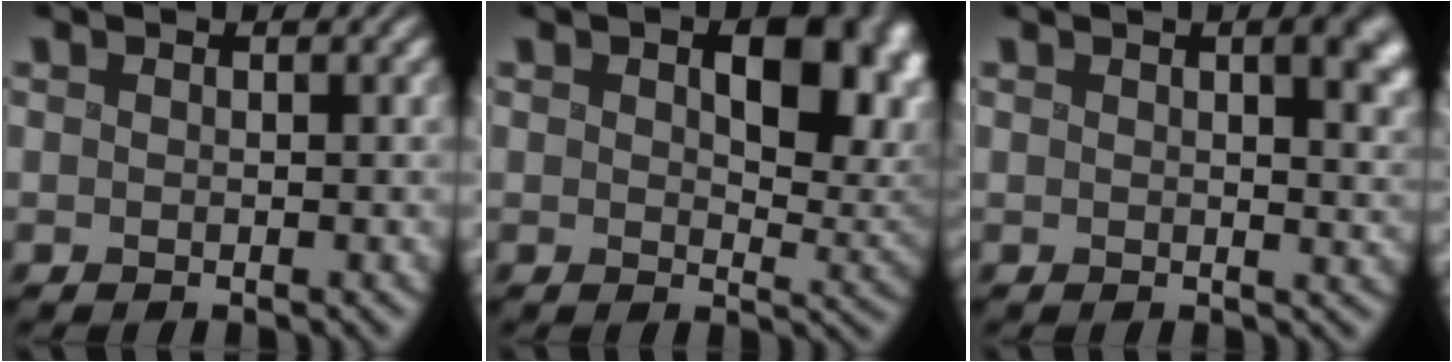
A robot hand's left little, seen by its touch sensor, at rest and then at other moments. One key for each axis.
{"total": 9.8, "fx": 2.8, "fy": 6.0, "fz": 7.3, "tx": -0.105, "ty": -0.016, "tz": 0.056}
{"total": 5.3, "fx": 2.1, "fy": 2.6, "fz": 4.1, "tx": -0.056, "ty": -0.005, "tz": 0.042}